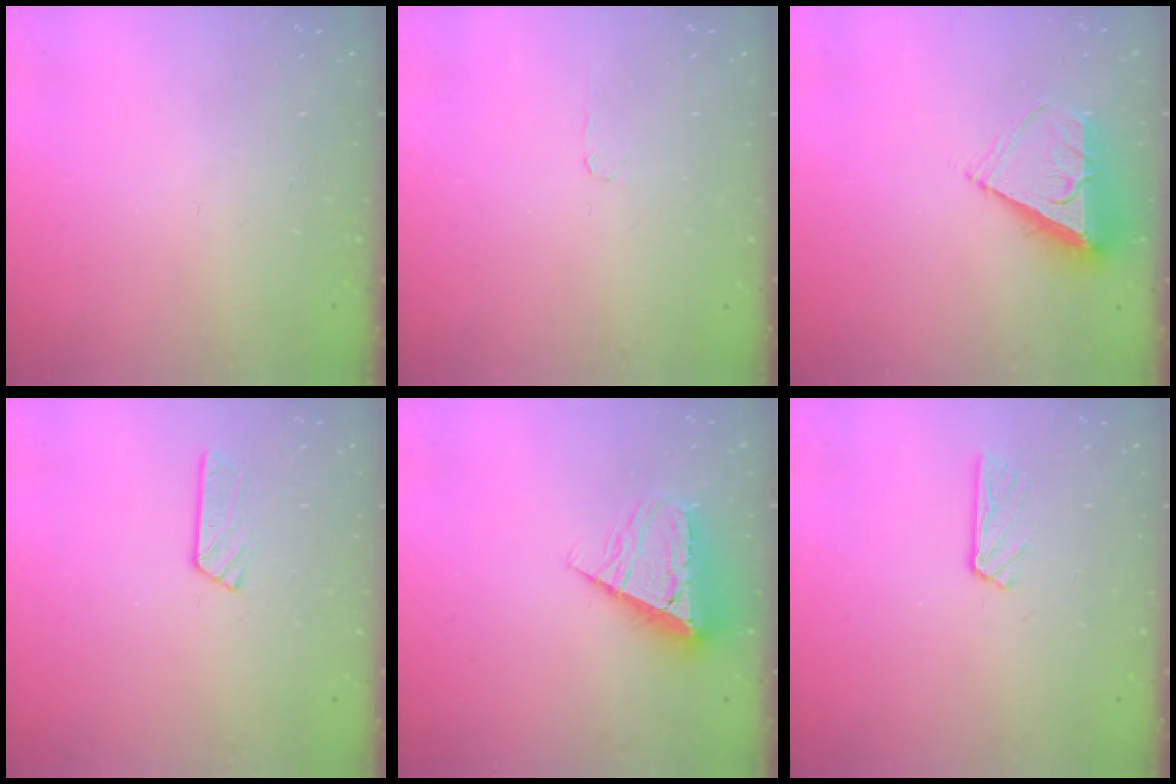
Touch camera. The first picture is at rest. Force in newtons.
{"total": 2.8, "press": 2.8, "slide": 0.4}
{"total": 7.0, "press": 7.0, "slide": 0.8}
{"total": 4.0, "press": 4.0, "slide": 0.3}
{"total": 8.8, "press": 8.7, "slide": 0.9}
{"total": 3.4, "press": 3.3, "slide": 0.4}